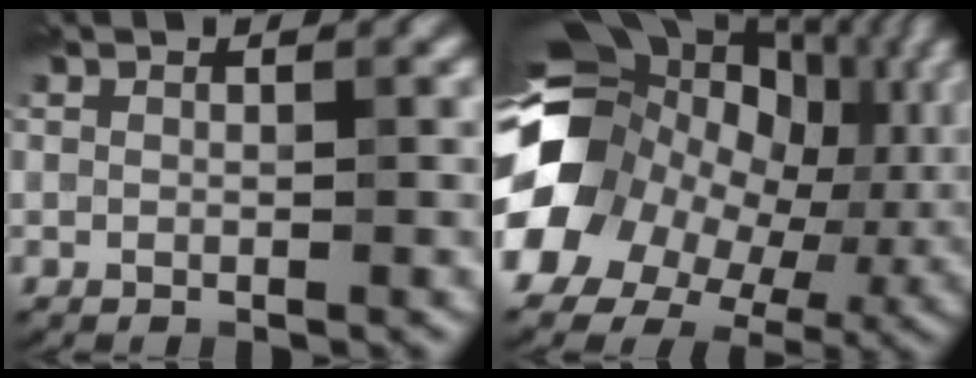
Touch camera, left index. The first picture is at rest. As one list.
[{"total": 19.0, "force": [0.5, 14.7, 12.1], "torque": [-0.236, -0.016, 0.031]}]